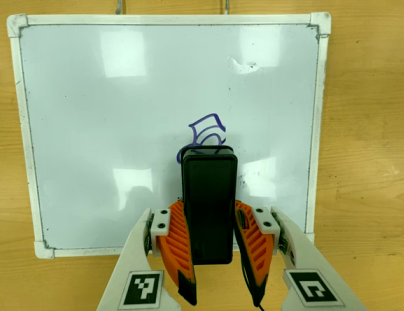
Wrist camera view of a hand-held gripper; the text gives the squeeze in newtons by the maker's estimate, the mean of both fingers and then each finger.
{"total": 8.5, "left": 7.1, "right": 9.9}